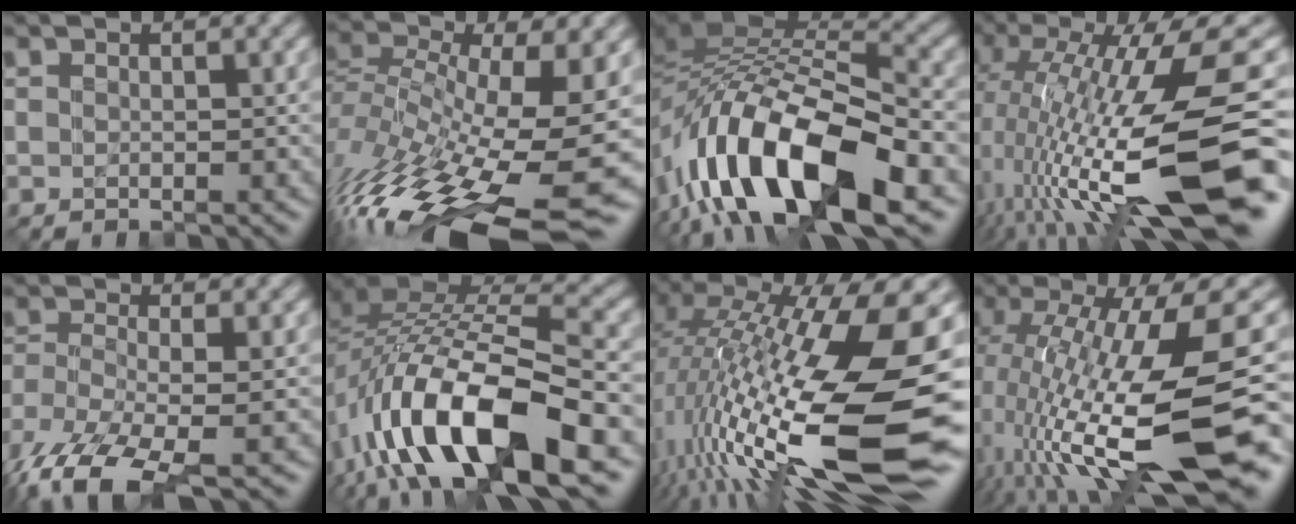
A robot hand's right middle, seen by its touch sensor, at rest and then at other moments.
{"total": 15.3, "force": [-6.1, 6.1, 12.6], "torque": [-0.259, -0.005, -0.106]}
{"total": 15.0, "force": [-6.8, 6.3, 11.8], "torque": [-0.218, 0.010, -0.128]}
{"total": 14.5, "force": [-1.9, 4.3, 13.7], "torque": [-0.238, -0.001, -0.028]}
{"total": 9.2, "force": [-6.0, 2.9, 6.4], "torque": [-0.144, -0.017, -0.118]}
{"total": 15.1, "force": [-5.9, 6.6, 12.3], "torque": [-0.237, 0.000, -0.101]}
{"total": 17.9, "force": [-1.9, 5.3, 17.0], "torque": [-0.315, 0.013, -0.045]}
{"total": 14.6, "force": [-2.9, 4.7, 13.5], "torque": [-0.243, -0.020, -0.033]}